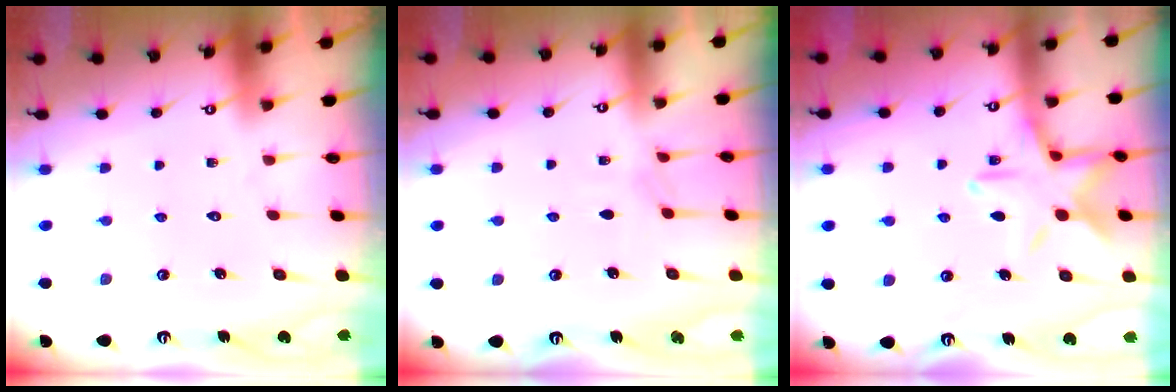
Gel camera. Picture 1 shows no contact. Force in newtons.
{"total": 4.5, "press": 4.4, "slide": 0.7}
{"total": 12.8, "press": 12.8, "slide": 0.8}